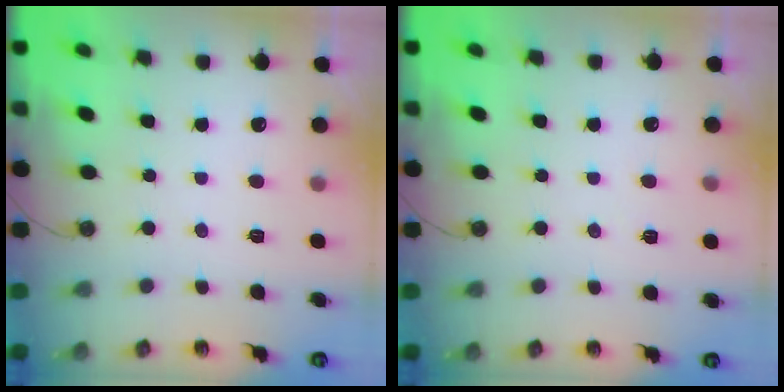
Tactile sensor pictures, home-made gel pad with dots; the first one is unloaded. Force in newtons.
{"total": 3.4, "press": 2.6, "slide": 2.1}